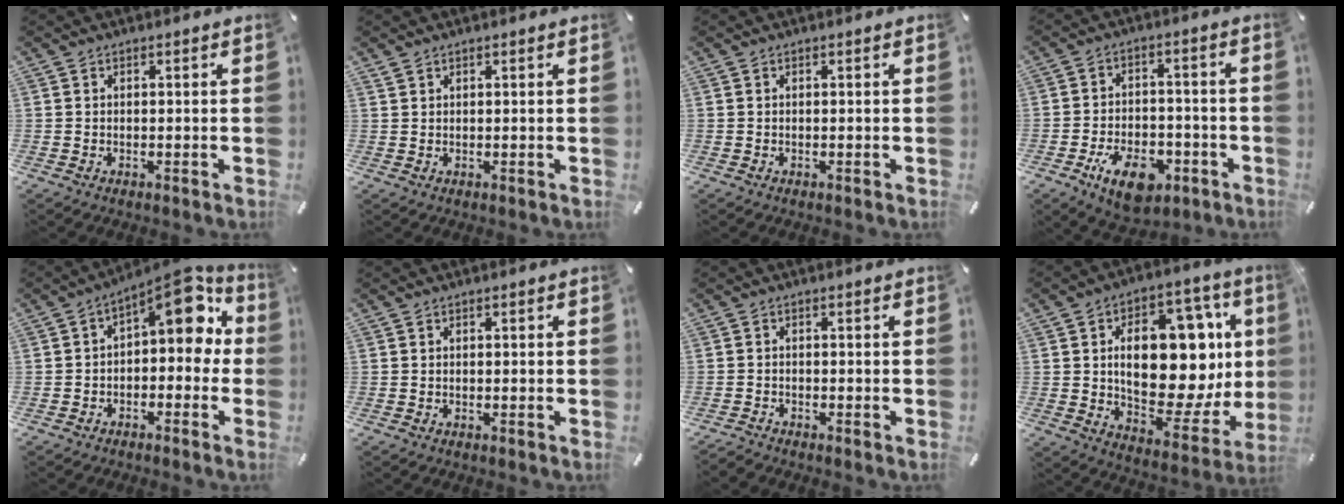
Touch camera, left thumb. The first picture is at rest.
{"total": 0.8, "force": [0.6, 0.4, 0.3], "torque": [-0.006, -0.001, 0.012]}
{"total": 0.0}
{"total": 11.4, "force": [-5.6, 6.6, 7.5], "torque": [-0.119, 0.021, -0.095]}
{"total": 10.4, "force": [5.1, 5.1, 7.5], "torque": [-0.090, -0.053, 0.084]}
{"total": 0.0}
{"total": 1.5, "force": [-1.4, 0.3, 0.0], "torque": [-0.010, 0.004, -0.032]}
{"total": 25.6, "force": [4.4, 14.5, 20.6], "torque": [-0.298, -0.039, 0.076]}